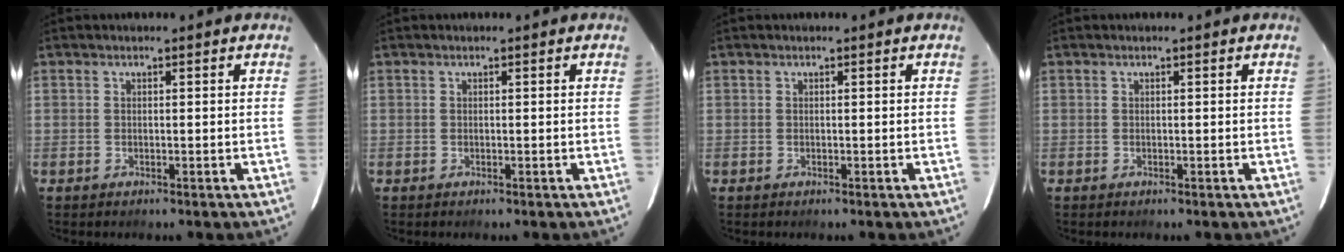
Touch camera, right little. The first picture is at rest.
{"total": 0.0}
{"total": 0.0}
{"total": 0.0}